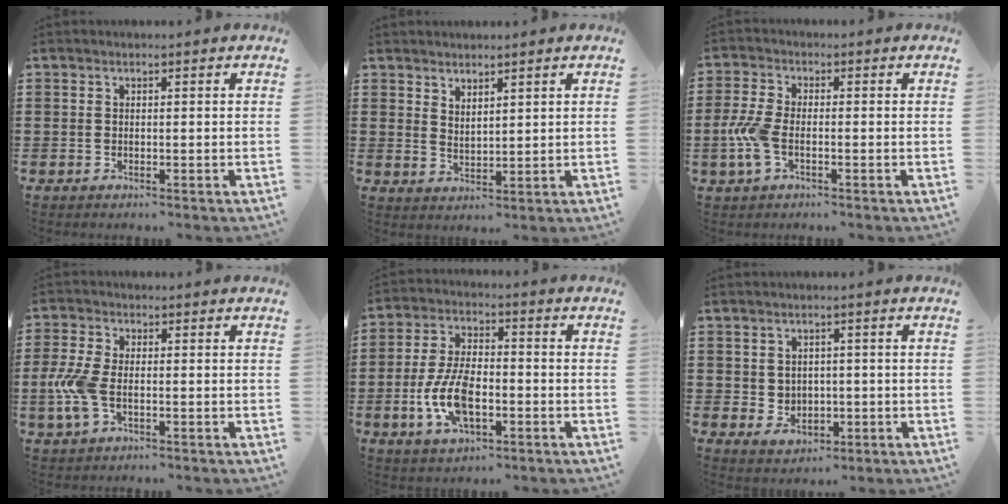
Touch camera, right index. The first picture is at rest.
{"total": 2.2, "force": [2.1, 0.2, -0.3], "torque": [0.001, 0.001, 0.042]}
{"total": 5.0, "force": [-1.2, 2.3, 4.2], "torque": [-0.107, -0.005, -0.029]}
{"total": 5.6, "force": [-1.0, 2.6, 4.9], "torque": [-0.126, -0.010, -0.025]}
{"total": 9.1, "force": [-2.5, 4.3, 7.6], "torque": [-0.173, -0.003, -0.049]}
{"total": 2.5, "force": [0.6, 2.4, 0.3], "torque": [-0.011, 0.006, 0.007]}